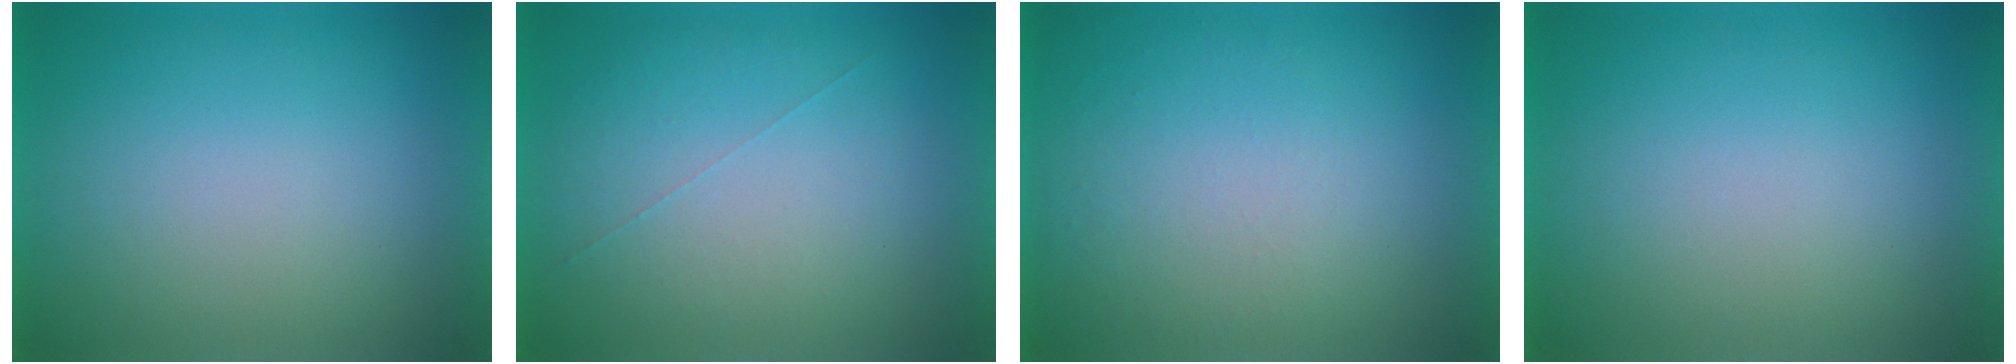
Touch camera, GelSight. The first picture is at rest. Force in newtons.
{"total": 1.0}
{"total": 1.0}
{"total": 0.0}